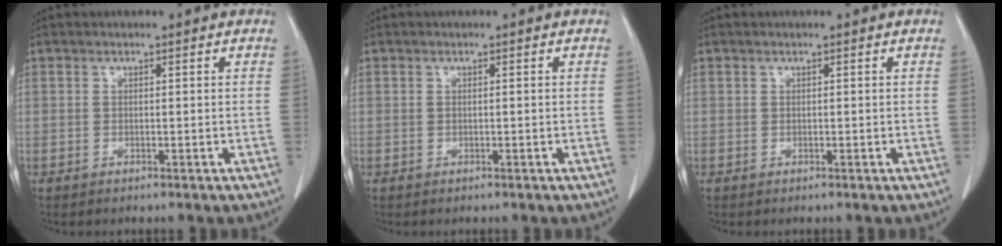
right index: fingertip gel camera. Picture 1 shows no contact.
{"total": 0.5, "force": [0.0, 0.3, 0.5], "torque": [-0.020, 0.004, 0.002]}
{"total": 0.0}